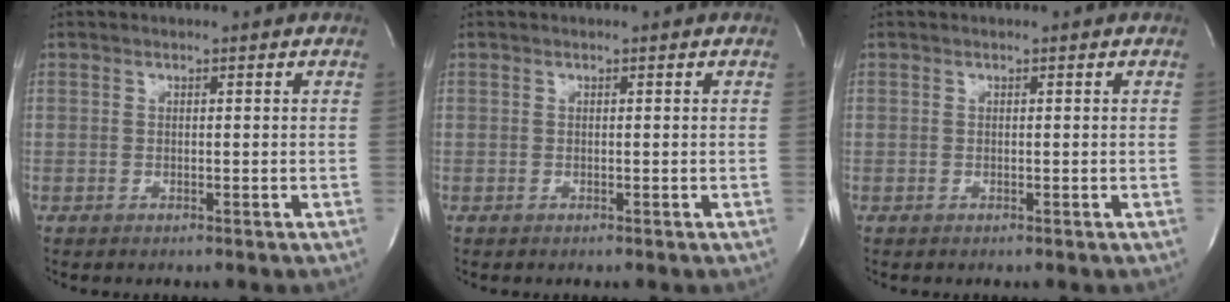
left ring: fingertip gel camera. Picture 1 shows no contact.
{"total": 0.0}
{"total": 0.0}